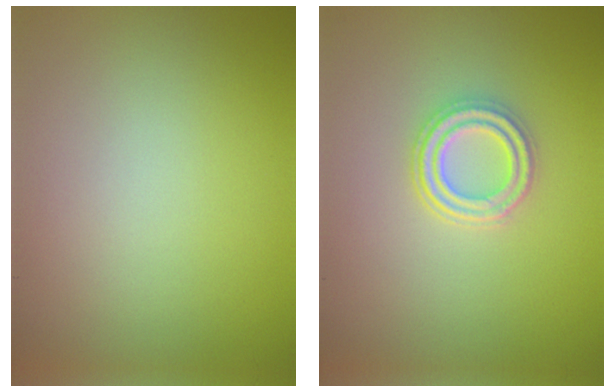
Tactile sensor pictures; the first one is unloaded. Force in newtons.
{"total": 2.9, "press": 2.5, "slide": 1.4}